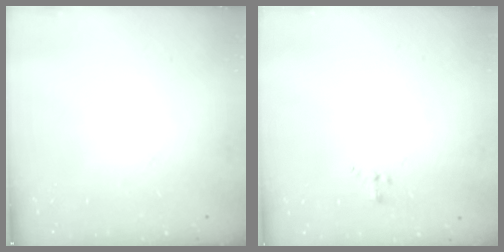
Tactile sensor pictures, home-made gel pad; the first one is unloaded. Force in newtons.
{"total": 0.8, "press": 0.6, "slide": 0.6}